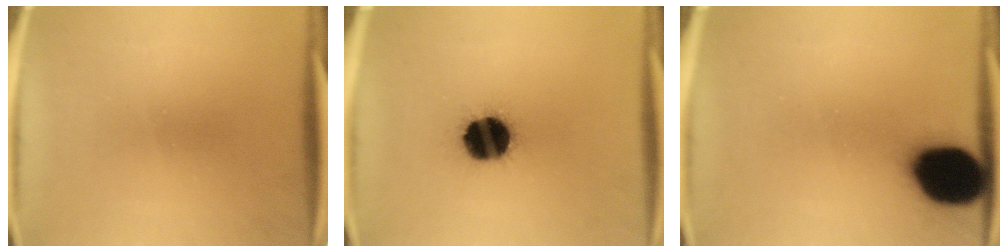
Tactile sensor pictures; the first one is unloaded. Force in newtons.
{"total": 16.3}
{"total": 17.7}